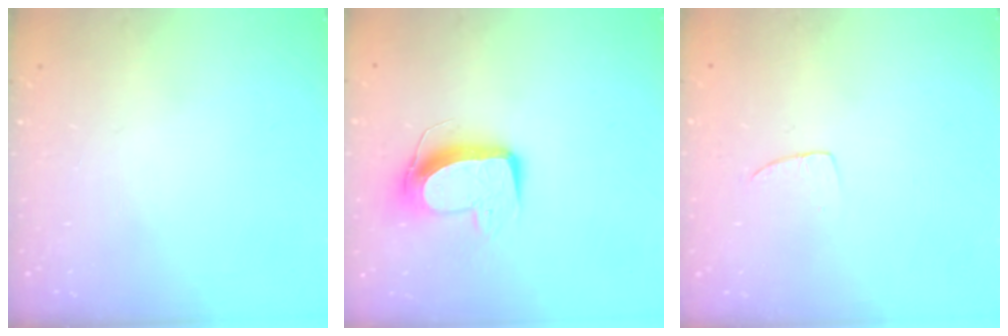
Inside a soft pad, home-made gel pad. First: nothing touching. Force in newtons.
{"total": 12.1, "press": 12.1, "slide": 1.0}
{"total": 3.9, "press": 3.9, "slide": 0.3}